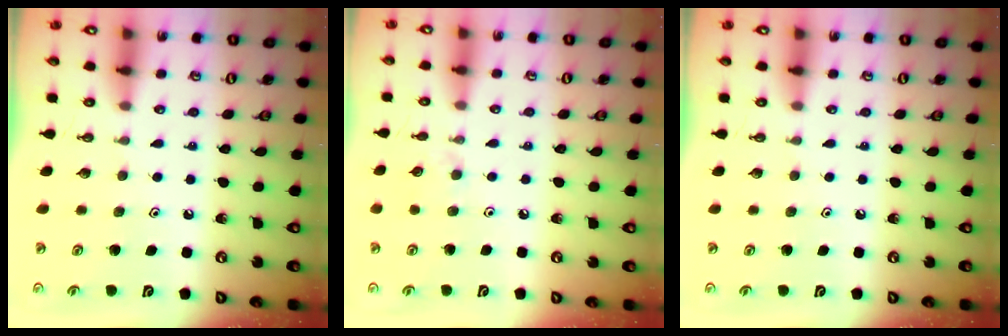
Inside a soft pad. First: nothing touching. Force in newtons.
{"total": 2.9, "press": 2.9, "slide": 0.3}
{"total": 0.0}